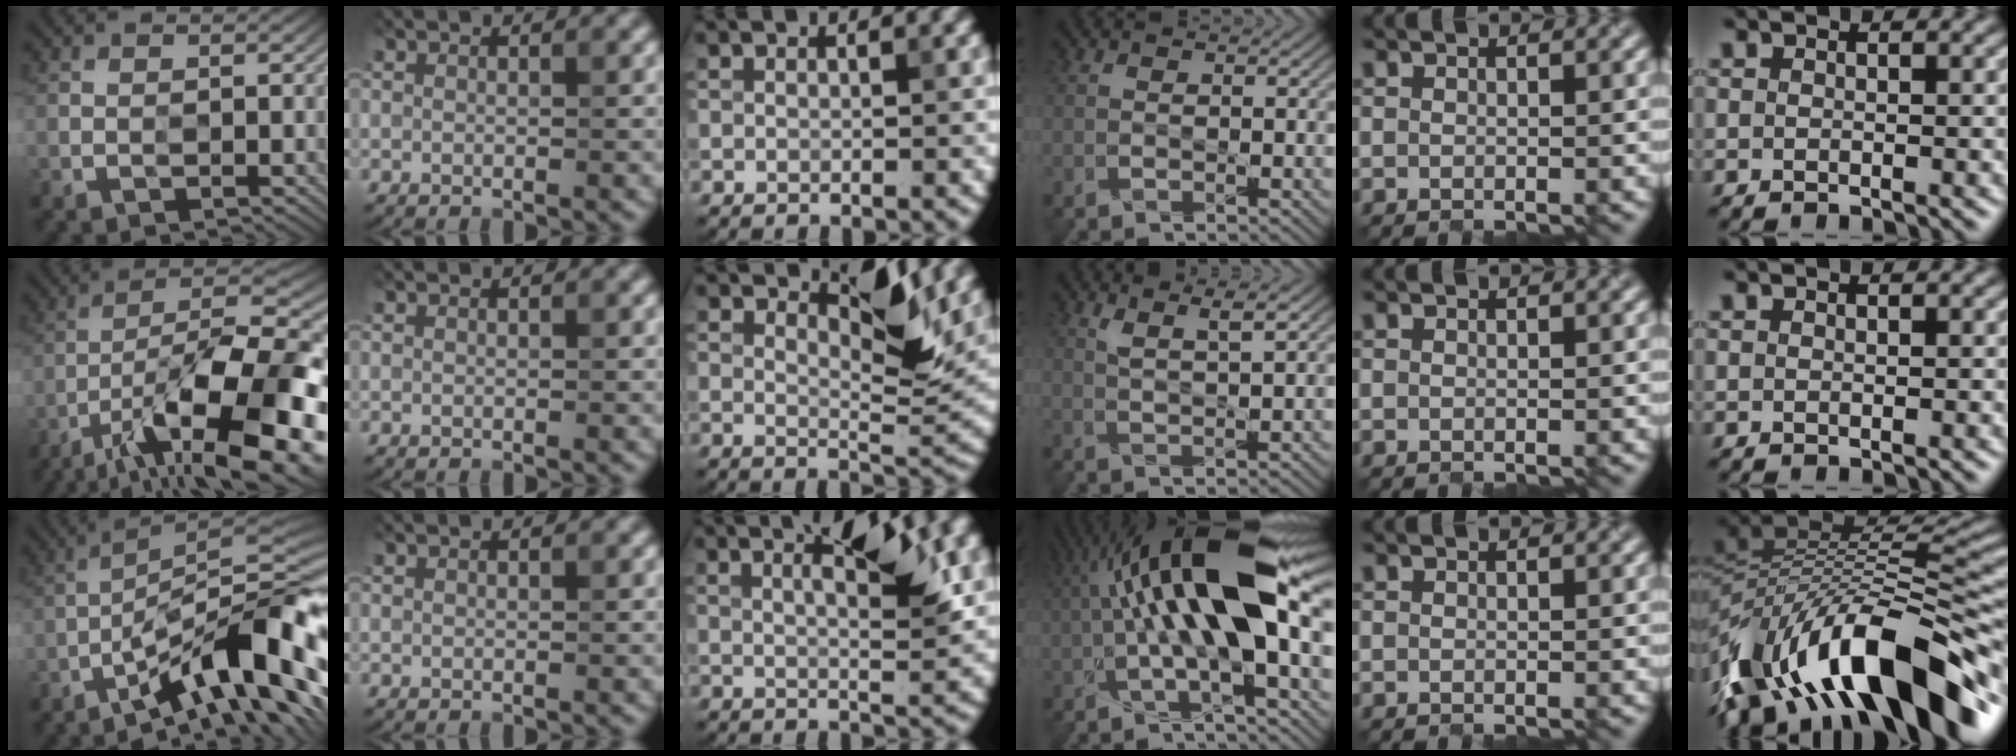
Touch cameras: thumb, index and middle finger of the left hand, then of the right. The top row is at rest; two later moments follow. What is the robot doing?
{"motion": "open", "object": "hinged tin"}